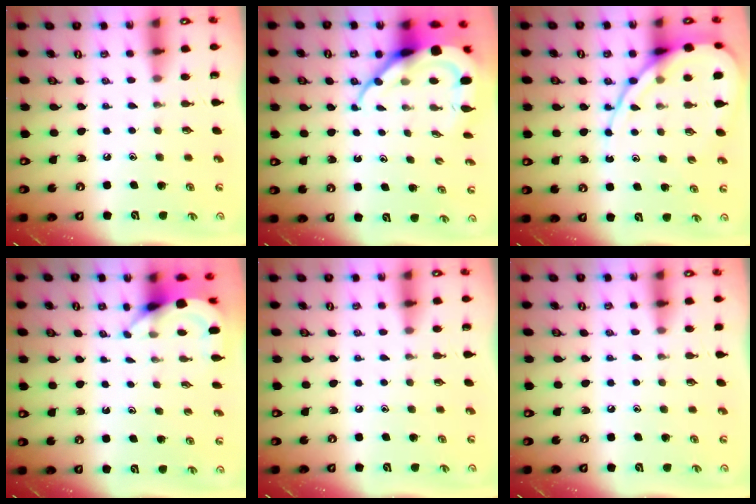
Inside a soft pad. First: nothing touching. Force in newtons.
{"total": 11.2, "press": 11.1, "slide": 1.2}
{"total": 12.6, "press": 12.6, "slide": 1.5}
{"total": 3.9, "press": 3.9, "slide": 0.3}
{"total": 0.0}
{"total": 3.7, "press": 3.6, "slide": 0.6}